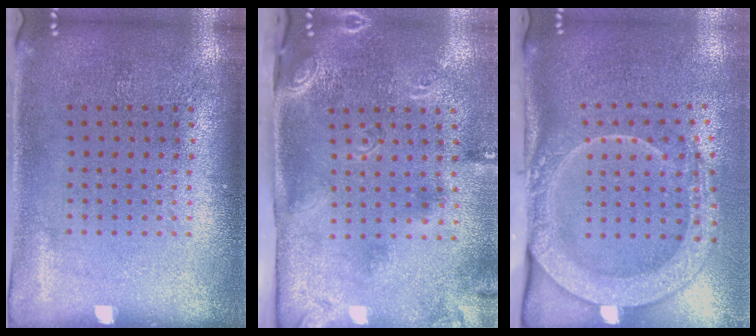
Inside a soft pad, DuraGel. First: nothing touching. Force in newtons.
{"total": 2.8, "press": 1.7, "slide": 2.2}
{"total": 2.8, "press": 2.2, "slide": 1.8}